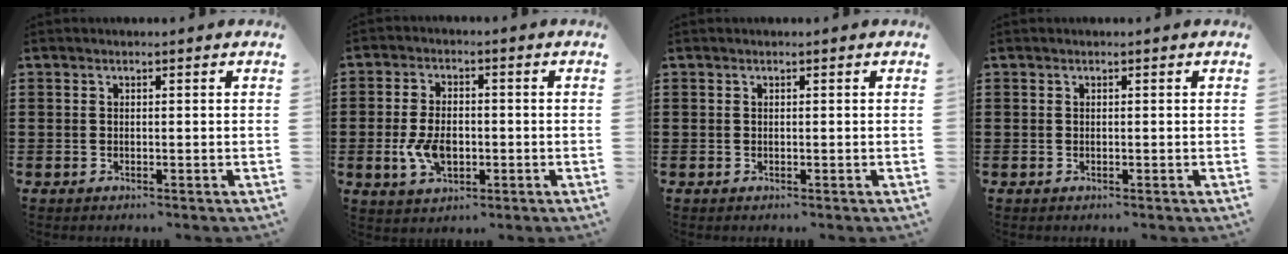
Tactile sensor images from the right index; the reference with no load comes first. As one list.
[{"total": 6.3, "force": [-1.3, 3.7, 4.8], "torque": [-0.112, 0.000, -0.027]}, {"total": 0.0}, {"total": 0.0}]